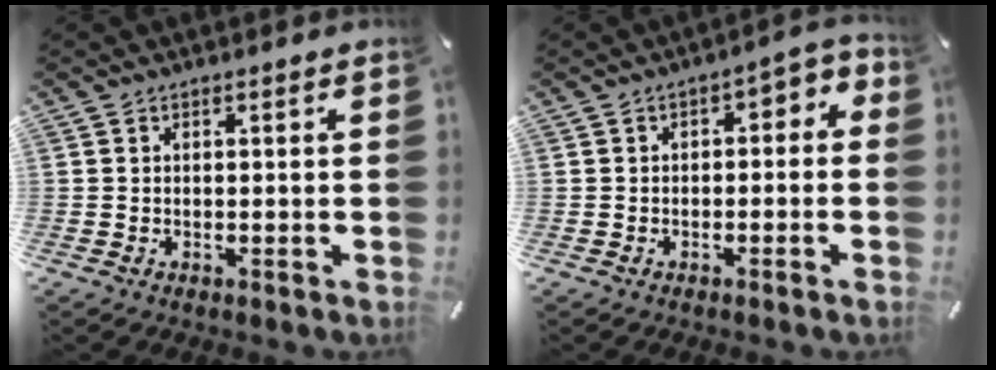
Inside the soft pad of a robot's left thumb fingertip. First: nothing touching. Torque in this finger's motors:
{"motor_torque": [-0.10, -0.17, 0.13, 0.15, 0.04]}